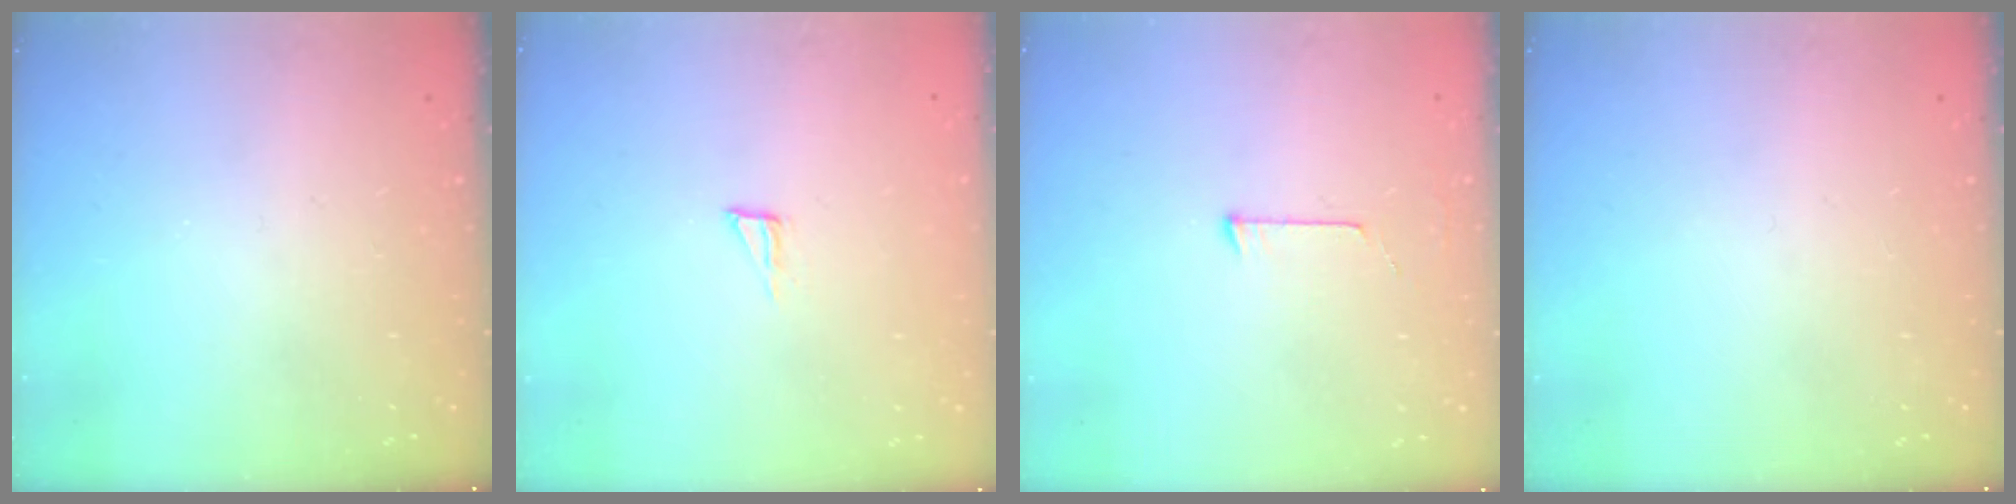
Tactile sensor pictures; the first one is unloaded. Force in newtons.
{"total": 2.9, "press": 2.9, "slide": 0.2}
{"total": 3.7, "press": 3.6, "slide": 0.4}
{"total": 0.0}